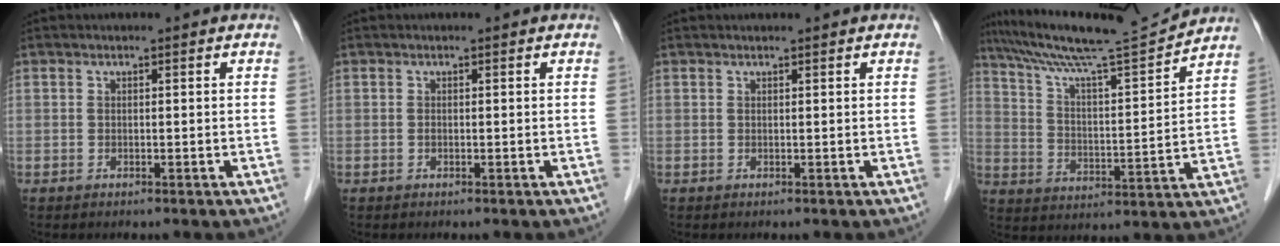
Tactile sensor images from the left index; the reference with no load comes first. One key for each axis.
{"total": 0.0}
{"total": 0.9, "fx": 0.9, "fy": -0.1, "fz": 0.2, "tx": -0.006, "ty": 0.012, "tz": 0.018}
{"total": 15.1, "fx": 14.1, "fy": -1.1, "fz": 5.2, "tx": -0.099, "ty": -0.013, "tz": 0.228}